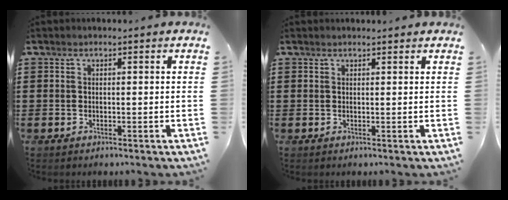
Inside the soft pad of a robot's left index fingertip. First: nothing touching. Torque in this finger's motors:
{"motor_torque": [1.03, -1.11, 0.31, 0.05]}